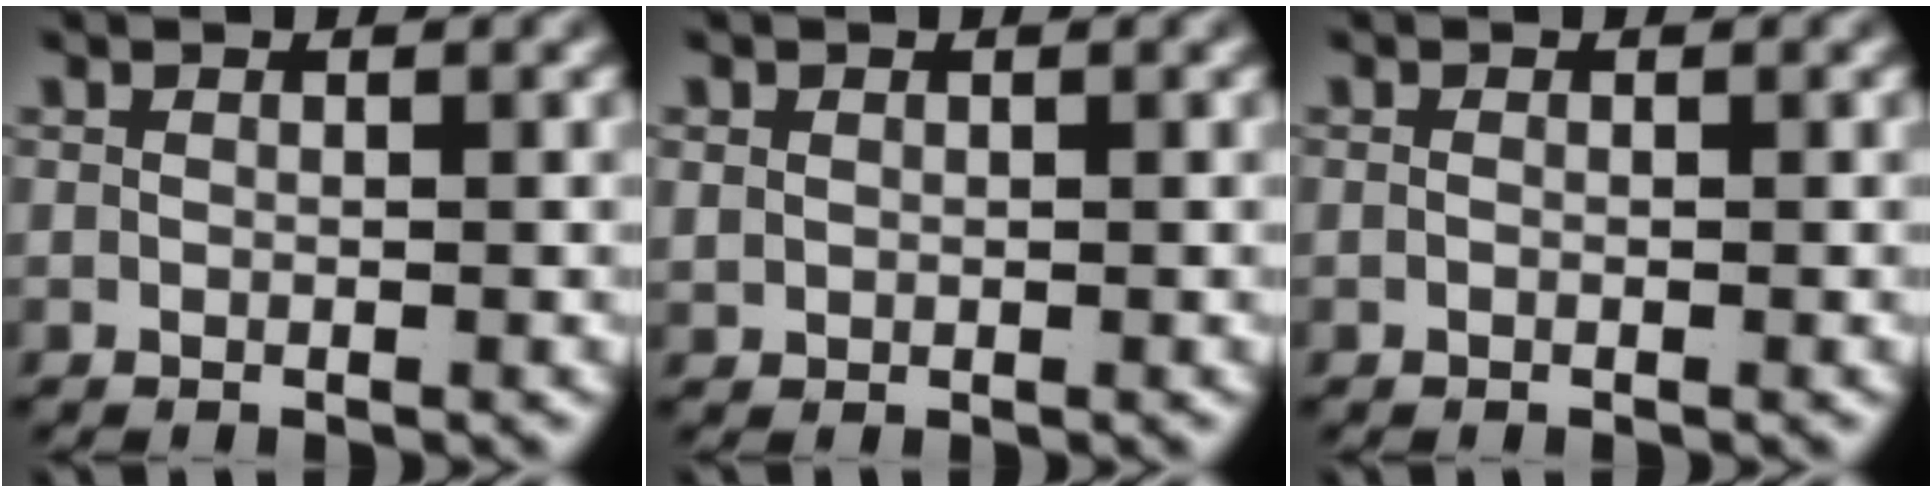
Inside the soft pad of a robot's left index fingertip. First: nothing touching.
{"total": 1.0, "force": [0.4, 0.8, 0.5], "torque": [-0.018, -0.007, 0.018]}
{"total": 0.0}